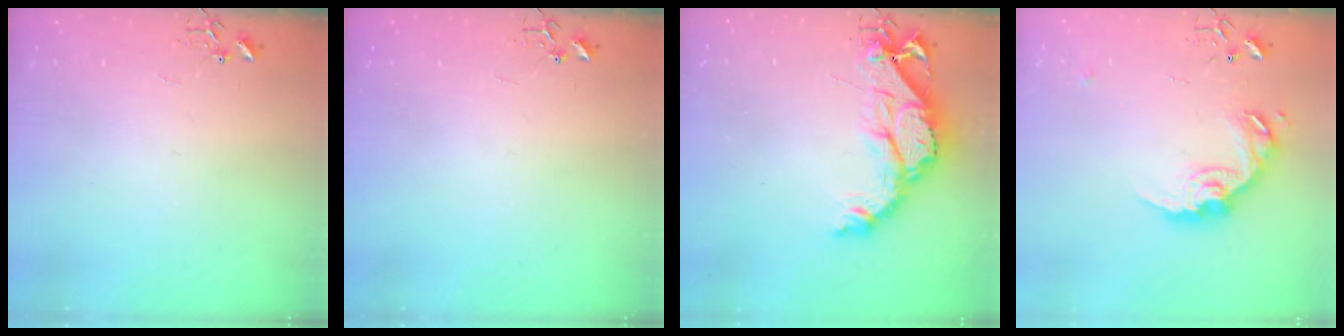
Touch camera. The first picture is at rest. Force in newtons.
{"total": 0.0}
{"total": 15.7, "press": 15.6, "slide": 1.4}
{"total": 15.4, "press": 15.4, "slide": 0.9}